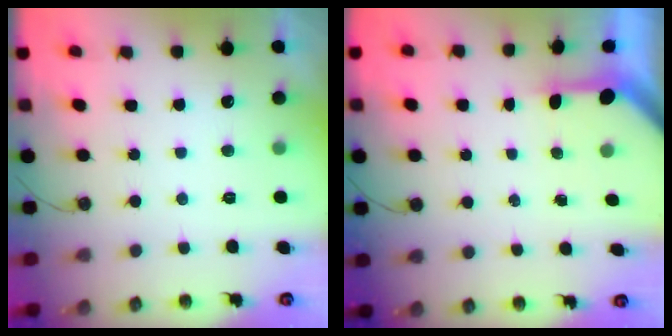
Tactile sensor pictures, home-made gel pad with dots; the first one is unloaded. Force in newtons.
{"total": 3.4, "press": 3.4, "slide": 0.3}